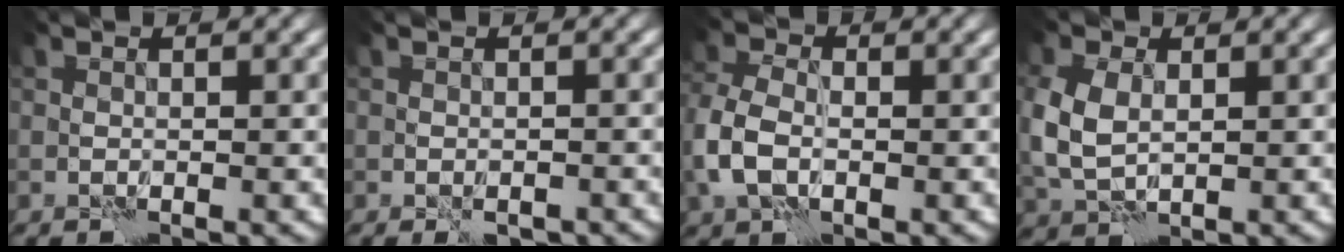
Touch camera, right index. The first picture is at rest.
{"total": 2.2, "force": [-1.7, 1.2, 0.8], "torque": [-0.011, 0.000, -0.019]}
{"total": 4.2, "force": [-0.9, 2.8, 3.0], "torque": [-0.078, 0.001, -0.028]}
{"total": 4.6, "force": [0.6, 3.1, 3.3], "torque": [-0.094, -0.001, 0.013]}